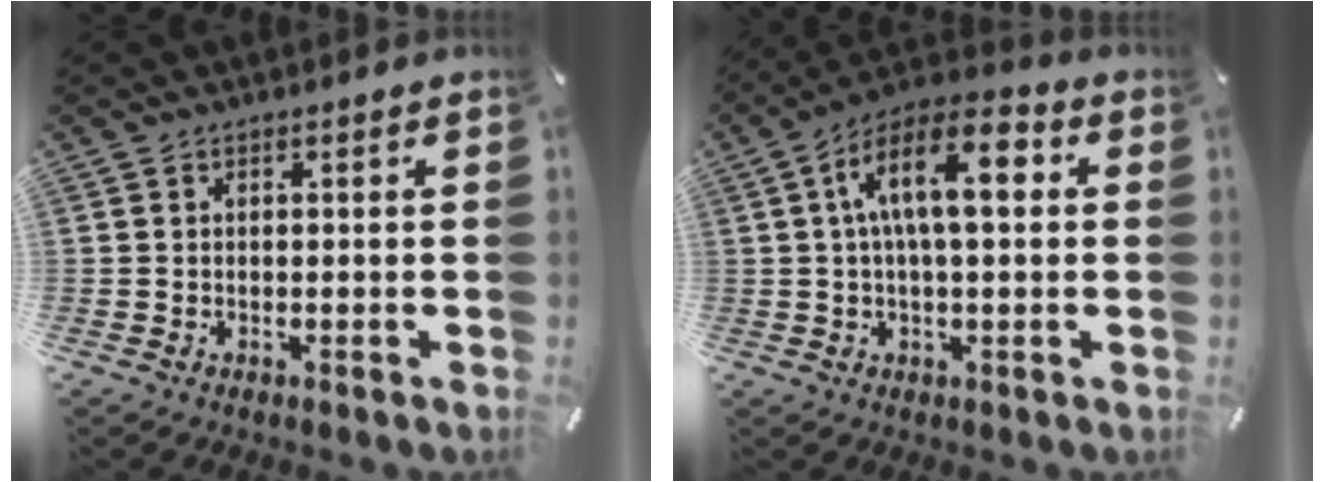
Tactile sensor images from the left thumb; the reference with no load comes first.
{"total": 12.8, "force": [2.6, 5.2, 11.4], "torque": [-0.193, 0.004, 0.042]}